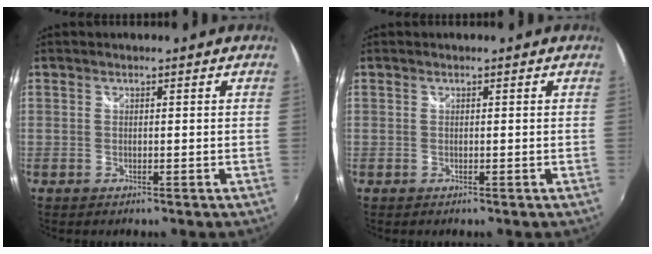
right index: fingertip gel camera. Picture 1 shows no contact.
{"total": 0.0}